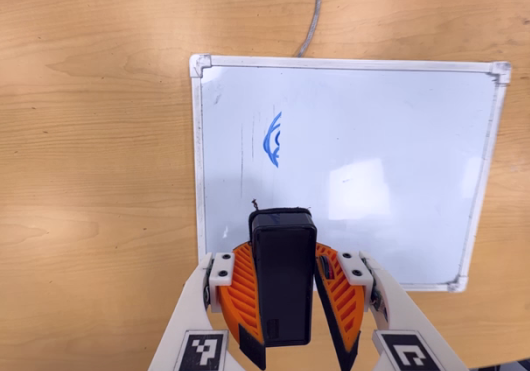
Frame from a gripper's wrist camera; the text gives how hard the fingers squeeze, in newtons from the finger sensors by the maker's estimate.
{"total": 8.6, "left": 8.8, "right": 8.3}